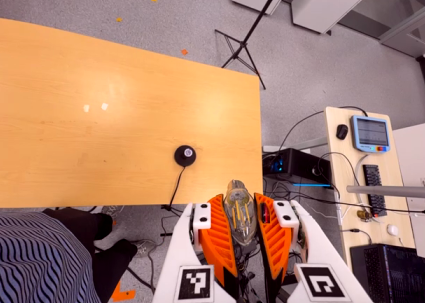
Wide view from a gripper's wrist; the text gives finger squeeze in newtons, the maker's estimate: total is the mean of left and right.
{"total": 20.4, "left": 24.9, "right": 16.0}